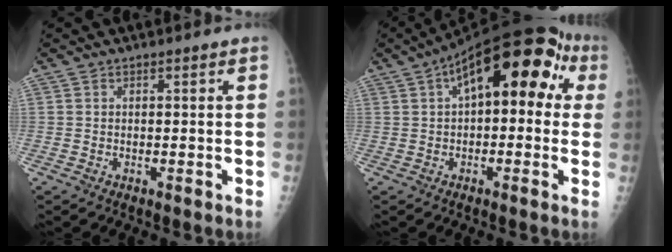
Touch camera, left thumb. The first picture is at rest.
{"total": 17.4, "force": [4.7, 8.5, 14.5], "torque": [-0.171, 0.049, 0.055]}